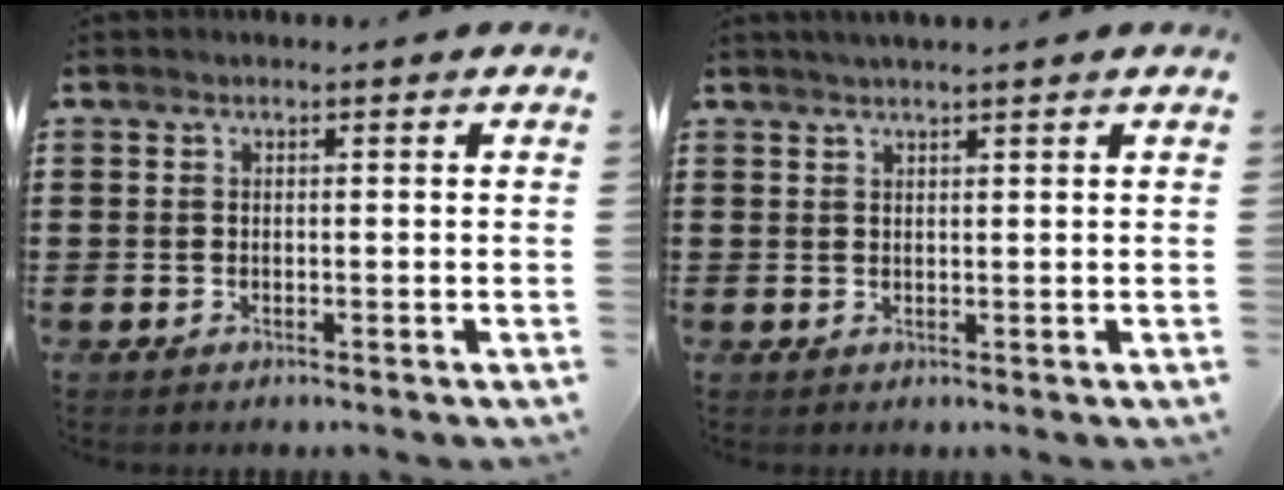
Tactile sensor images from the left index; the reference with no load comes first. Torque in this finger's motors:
{"motor_torque": [0.21, -0.30, 0.37, 0.10]}